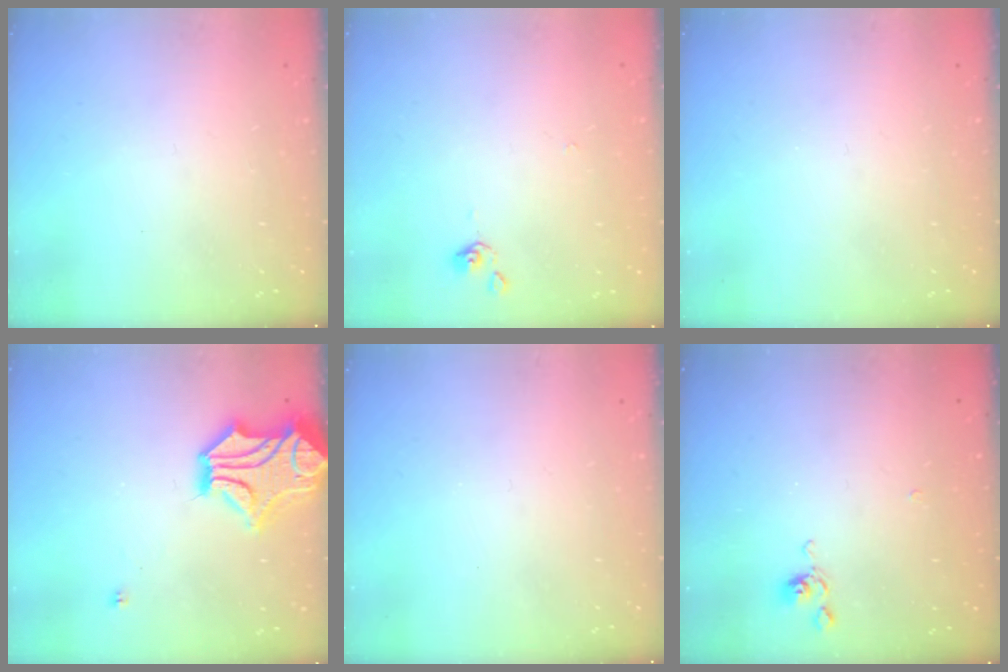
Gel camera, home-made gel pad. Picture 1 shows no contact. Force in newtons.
{"total": 0.0}
{"total": 0.0}
{"total": 7.4, "press": 7.1, "slide": 2.1}
{"total": 0.0}
{"total": 2.9, "press": 2.9, "slide": 0.4}